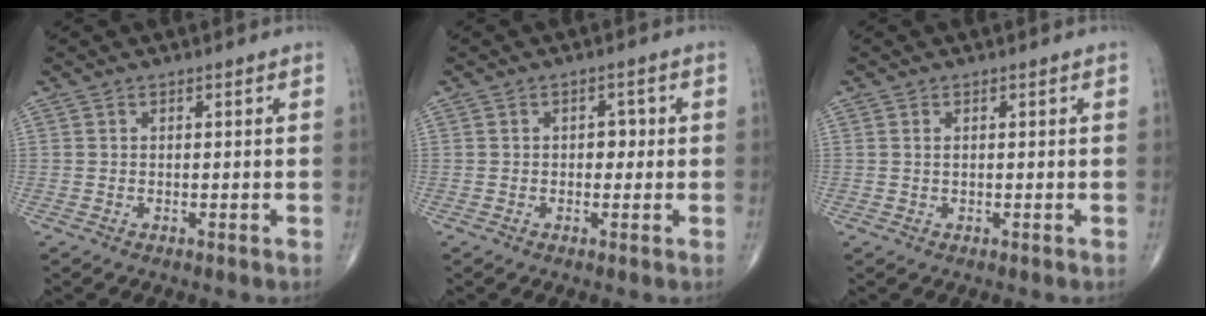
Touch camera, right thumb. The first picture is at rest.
{"total": 2.3, "force": [0.0, 1.7, 1.6], "torque": [-0.005, 0.005, -0.006]}
{"total": 0.6, "force": [0.3, 0.2, 0.5], "torque": [-0.012, 0.002, 0.006]}